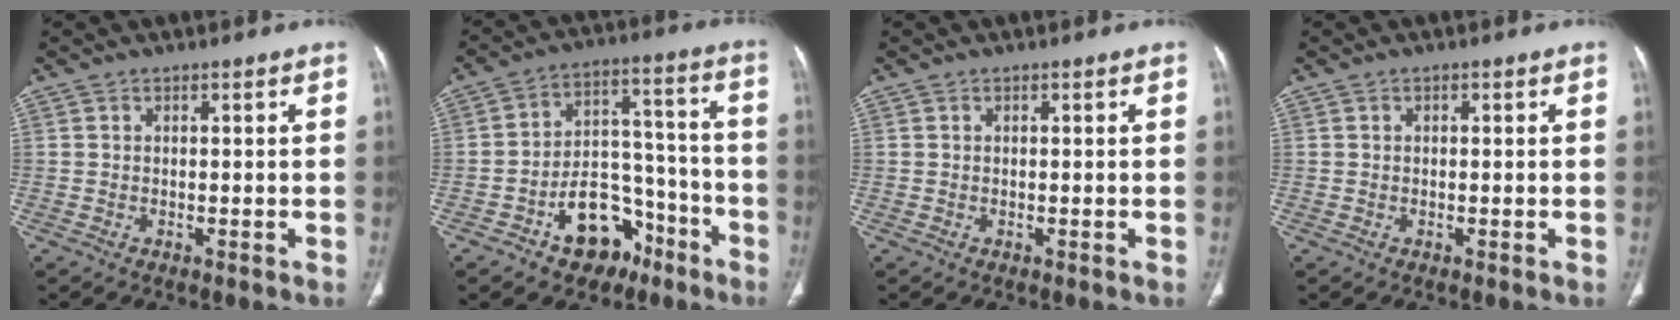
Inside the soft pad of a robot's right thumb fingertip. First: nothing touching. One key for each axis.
{"total": 13.6, "fx": -7.4, "fy": 8.8, "fz": 7.3, "tx": -0.070, "ty": 0.076, "tz": -0.110}
{"total": 0.0}
{"total": 0.5, "fx": 0.2, "fy": 0.3, "fz": 0.3, "tx": -0.004, "ty": 0.002, "tz": 0.003}